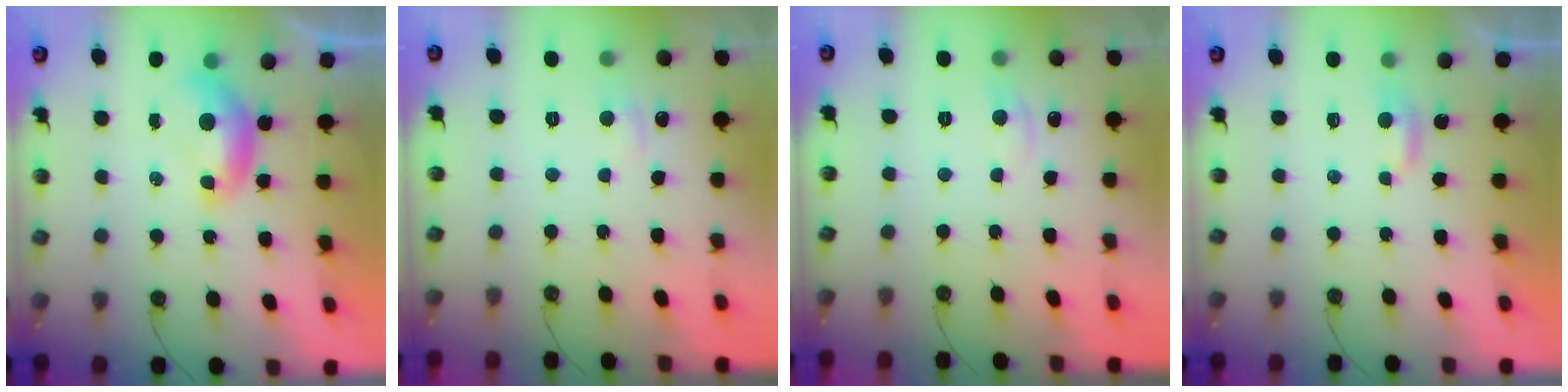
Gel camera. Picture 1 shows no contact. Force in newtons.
{"total": 0.9, "press": 0.5, "slide": 0.8}
{"total": 1.0, "press": 0.6, "slide": 0.8}
{"total": 3.0, "press": 3.0, "slide": 0.3}